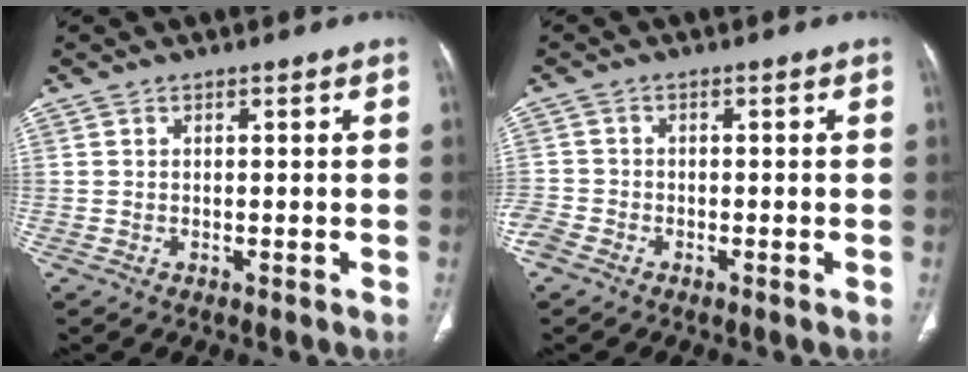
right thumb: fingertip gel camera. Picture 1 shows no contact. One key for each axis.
{"total": 3.5, "fx": -2.1, "fy": 2.5, "fz": 1.2, "tx": -0.028, "ty": 0.010, "tz": -0.043}